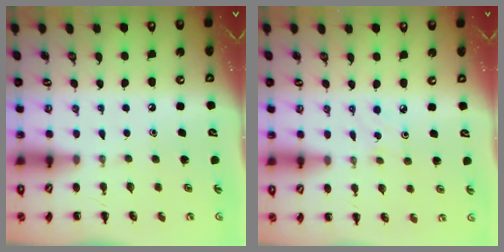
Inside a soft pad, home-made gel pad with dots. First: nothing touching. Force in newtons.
{"total": 2.1, "press": 2.0, "slide": 0.7}